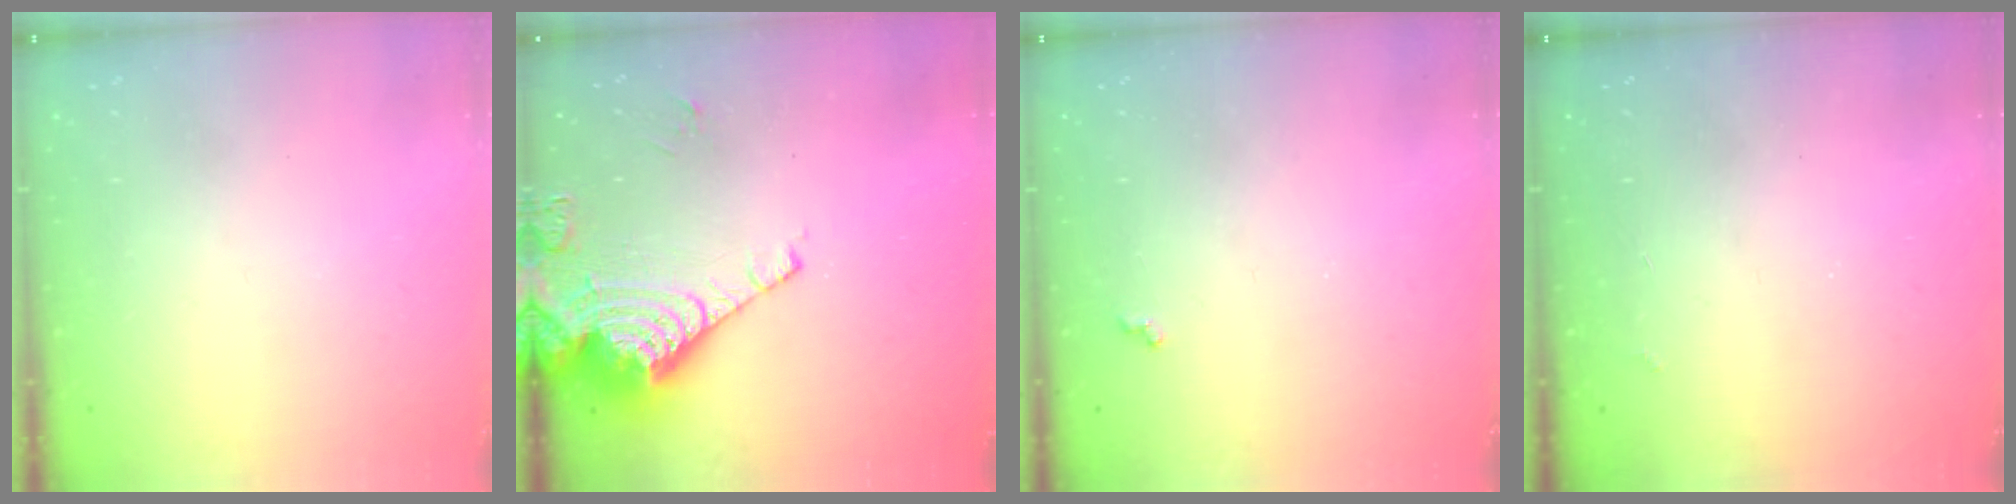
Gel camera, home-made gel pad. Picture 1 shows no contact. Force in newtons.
{"total": 13.9, "press": 13.8, "slide": 1.7}
{"total": 4.6, "press": 4.5, "slide": 0.7}
{"total": 2.7, "press": 2.7, "slide": 0.5}